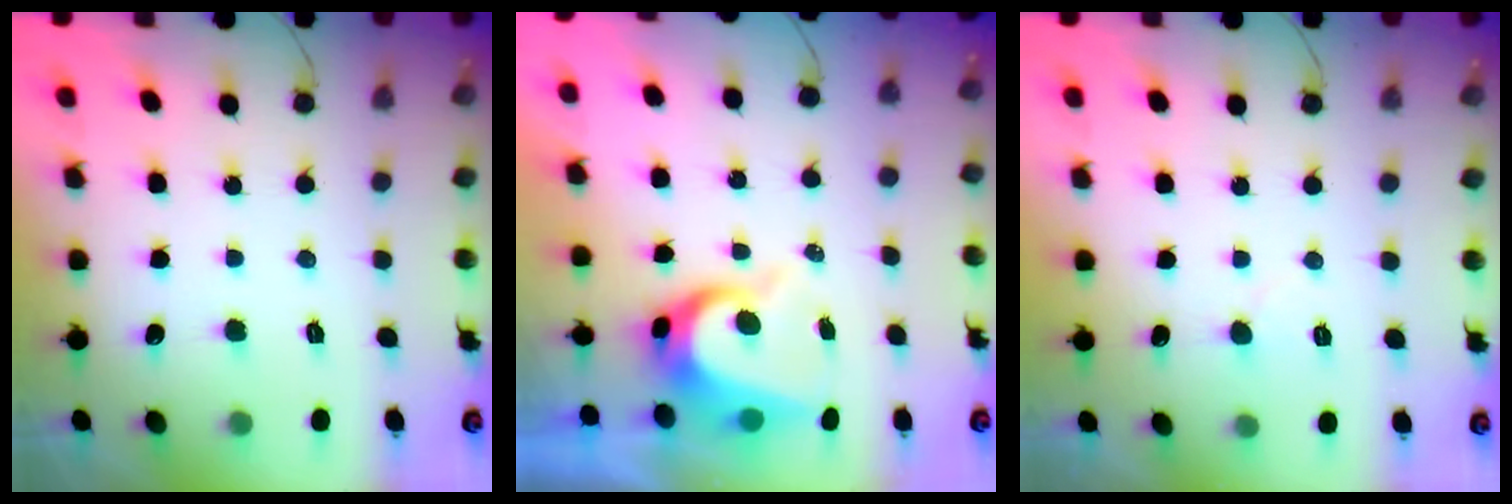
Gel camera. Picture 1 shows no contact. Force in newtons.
{"total": 7.5, "press": 7.4, "slide": 0.8}
{"total": 3.5, "press": 3.4, "slide": 0.3}